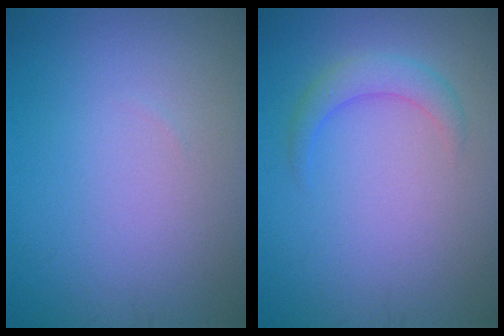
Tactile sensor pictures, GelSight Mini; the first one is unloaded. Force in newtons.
{"total": 2.4, "press": 2.4, "slide": 0.0}